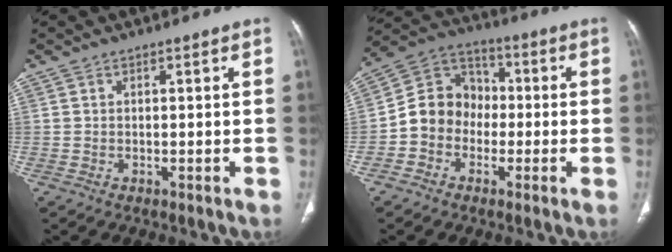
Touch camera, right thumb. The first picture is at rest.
{"total": 10.3, "force": [-2.2, 9.0, 4.4], "torque": [-0.050, 0.039, -0.054]}